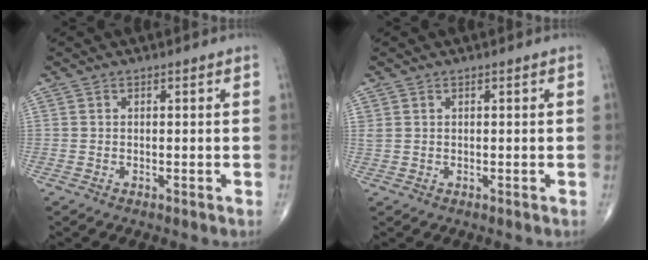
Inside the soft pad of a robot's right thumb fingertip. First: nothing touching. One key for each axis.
{"total": 1.0, "fx": 0.6, "fy": 0.5, "fz": 0.5, "tx": -0.012, "ty": 0.008, "tz": 0.015}